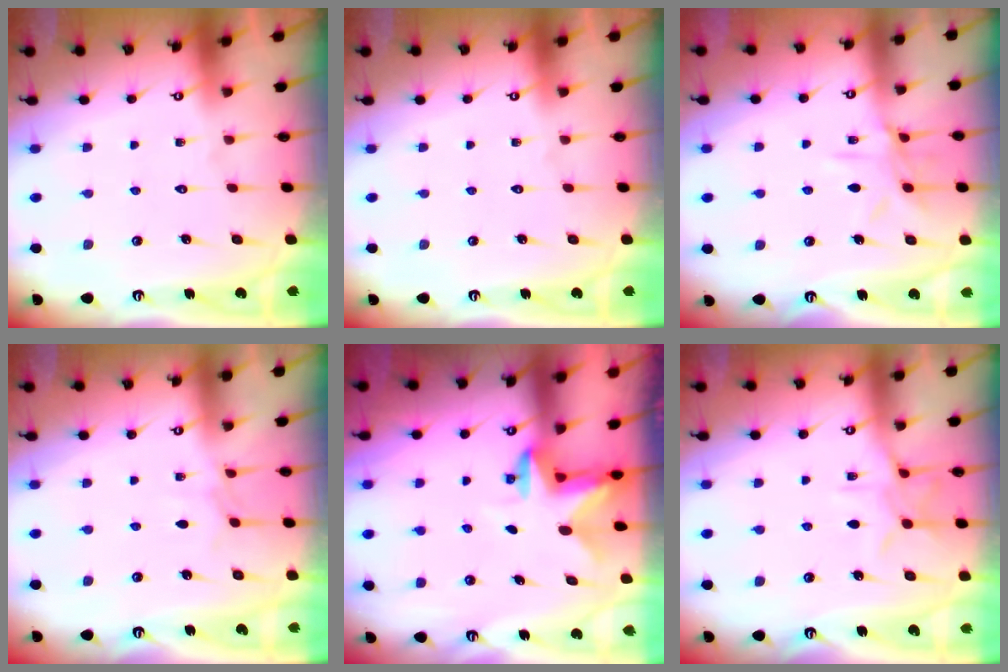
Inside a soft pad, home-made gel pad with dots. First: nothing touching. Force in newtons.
{"total": 0.0}
{"total": 8.4, "press": 8.3, "slide": 0.6}
{"total": 3.2, "press": 3.2, "slide": 0.4}
{"total": 2.8, "press": 2.8, "slide": 0.6}
{"total": 8.9, "press": 8.9, "slide": 0.6}